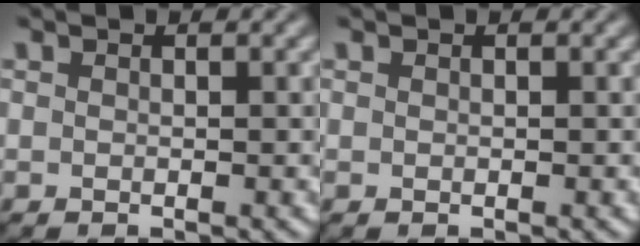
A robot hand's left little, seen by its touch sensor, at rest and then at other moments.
{"total": 0.0}